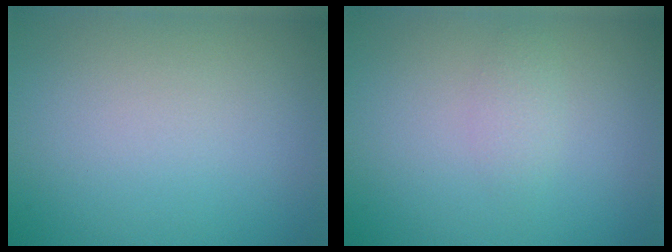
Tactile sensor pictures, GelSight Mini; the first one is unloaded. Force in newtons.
{"total": 1.2, "press": 1.2, "slide": 0.0}